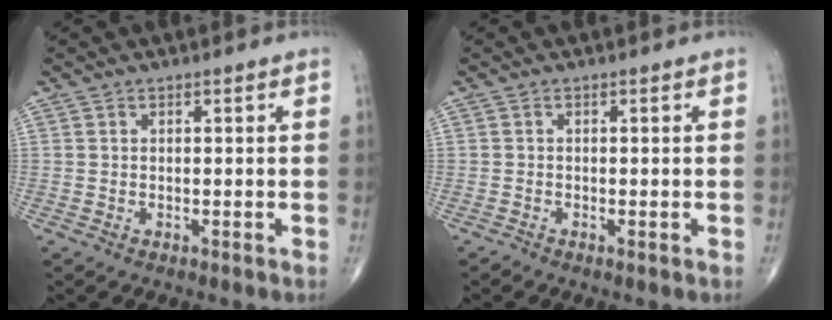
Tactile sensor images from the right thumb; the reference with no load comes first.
{"total": 0.6, "force": [-0.4, 0.2, 0.4], "torque": [-0.008, -0.003, -0.009]}